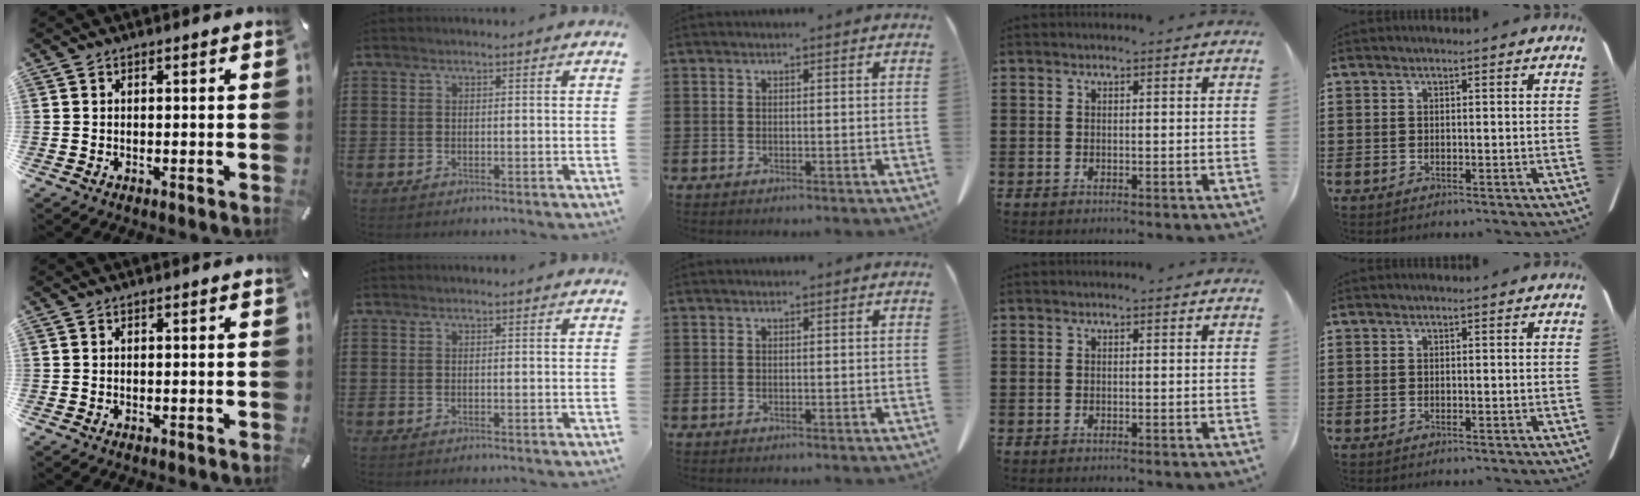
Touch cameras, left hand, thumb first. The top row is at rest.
{}